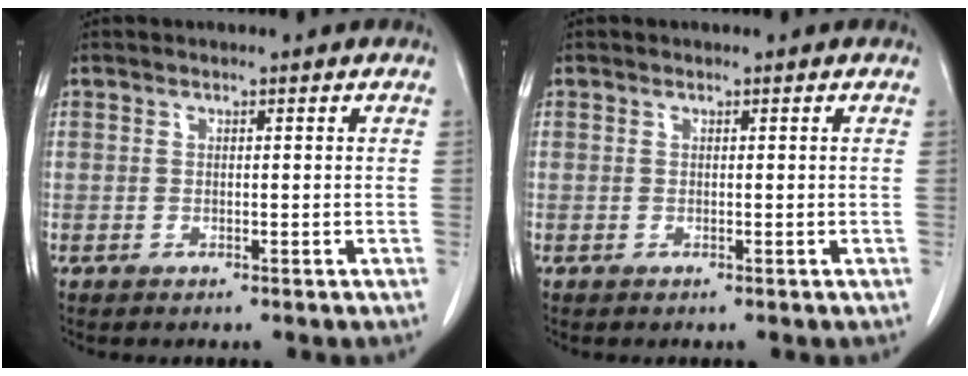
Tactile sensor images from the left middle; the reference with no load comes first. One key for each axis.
{"total": 0.0}